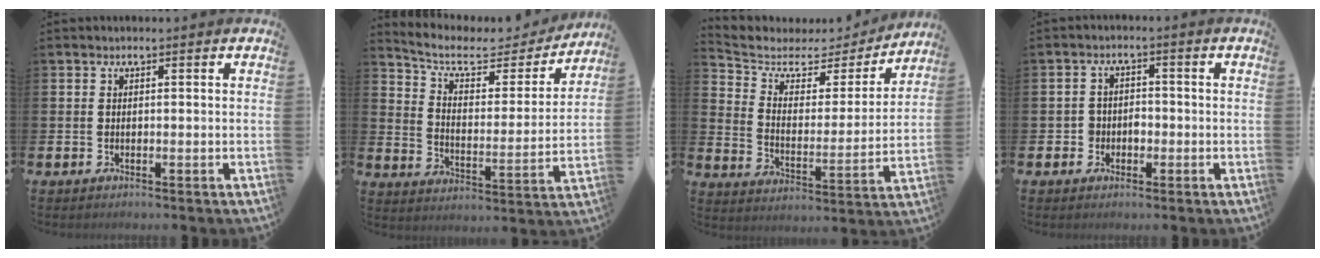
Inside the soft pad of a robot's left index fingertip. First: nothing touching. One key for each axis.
{"total": 7.5, "fx": 6.1, "fy": 3.2, "fz": 3.0, "tx": -0.079, "ty": -0.044, "tz": 0.097}
{"total": 5.1, "fx": 4.2, "fy": 2.7, "fz": 1.1, "tx": -0.057, "ty": -0.037, "tz": 0.063}
{"total": 2.5, "fx": -1.2, "fy": 2.1, "fz": 0.3, "tx": -0.011, "ty": 0.004, "tz": -0.029}